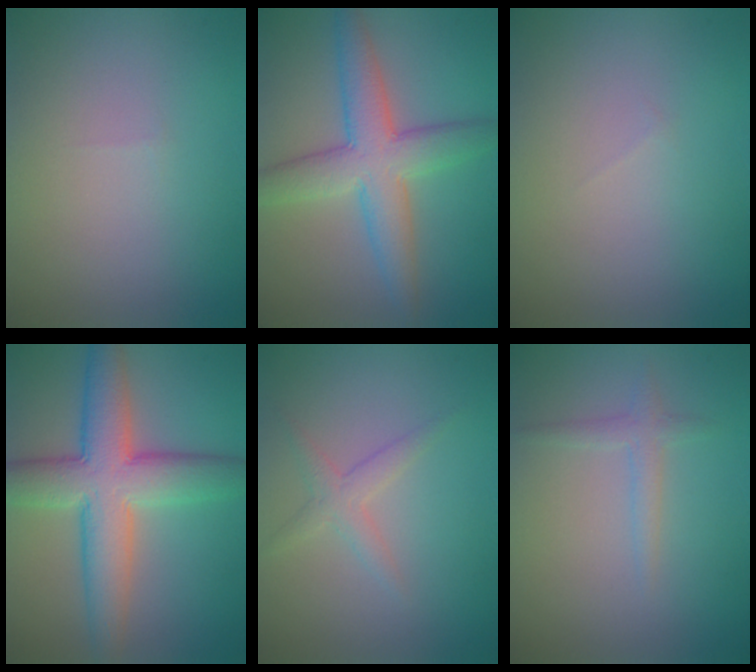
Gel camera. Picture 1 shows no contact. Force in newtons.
{"total": 6.3, "press": 6.3, "slide": 0.4}
{"total": 0.0}
{"total": 8.6, "press": 8.6, "slide": 0.2}
{"total": 1.8, "press": 1.8, "slide": 0.1}
{"total": 1.4, "press": 1.4, "slide": 0.1}